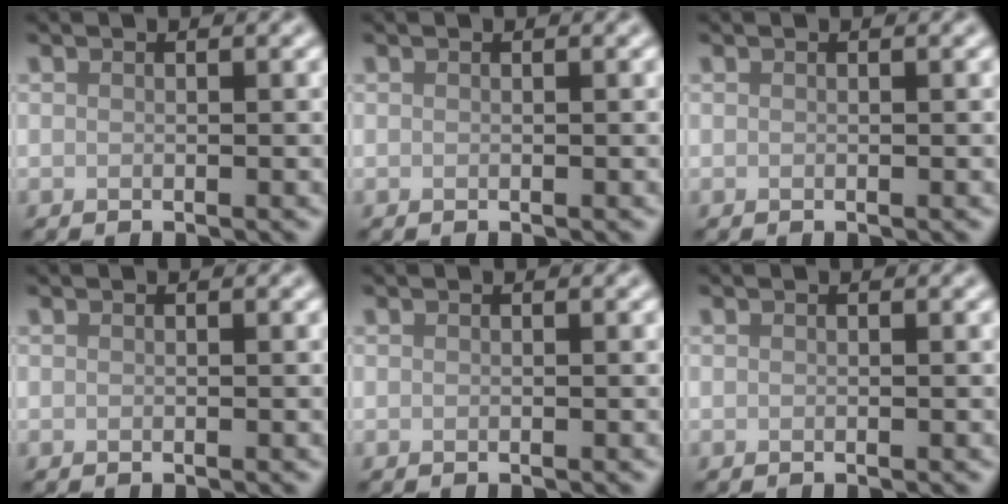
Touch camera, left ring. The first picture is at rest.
{"total": 0.0}
{"total": 0.0}
{"total": 0.0}
{"total": 0.0}
{"total": 0.0}